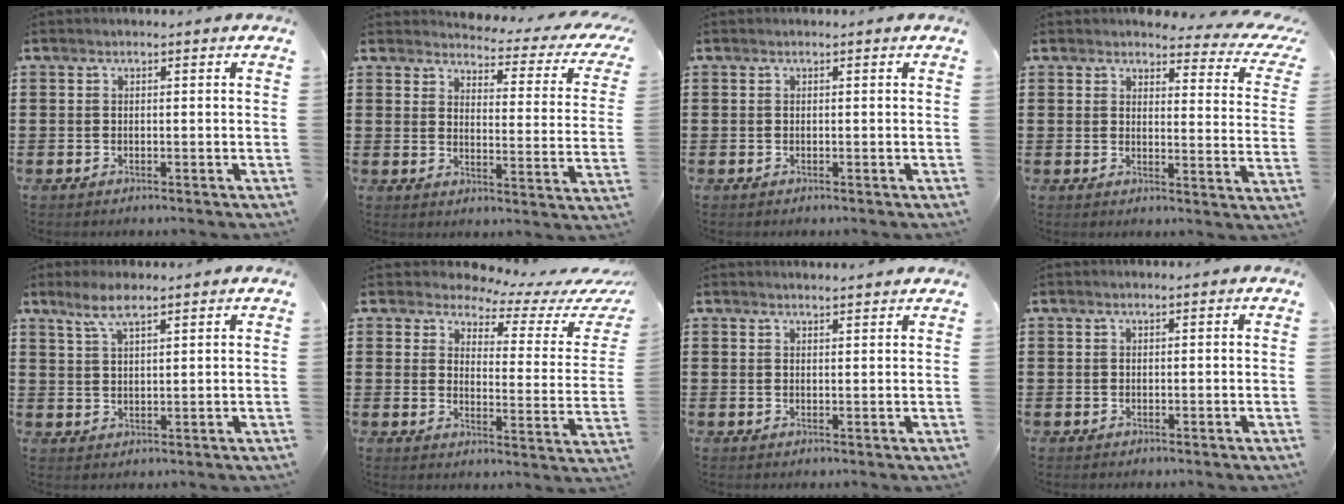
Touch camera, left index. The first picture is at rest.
{"total": 3.2, "force": [2.9, 0.4, 1.3], "torque": [-0.039, -0.027, 0.040]}
{"total": 0.0}
{"total": 3.7, "force": [3.2, 0.9, 1.6], "torque": [-0.041, -0.018, 0.053]}
{"total": 4.4, "force": [3.1, 1.1, 3.0], "torque": [-0.066, 0.004, 0.055]}
{"total": 3.8, "force": [3.2, 1.2, 1.6], "torque": [-0.037, -0.027, 0.045]}
{"total": 1.6, "force": [1.6, 0.0, 0.1], "torque": [-0.006, 0.001, 0.032]}
{"total": 0.0}